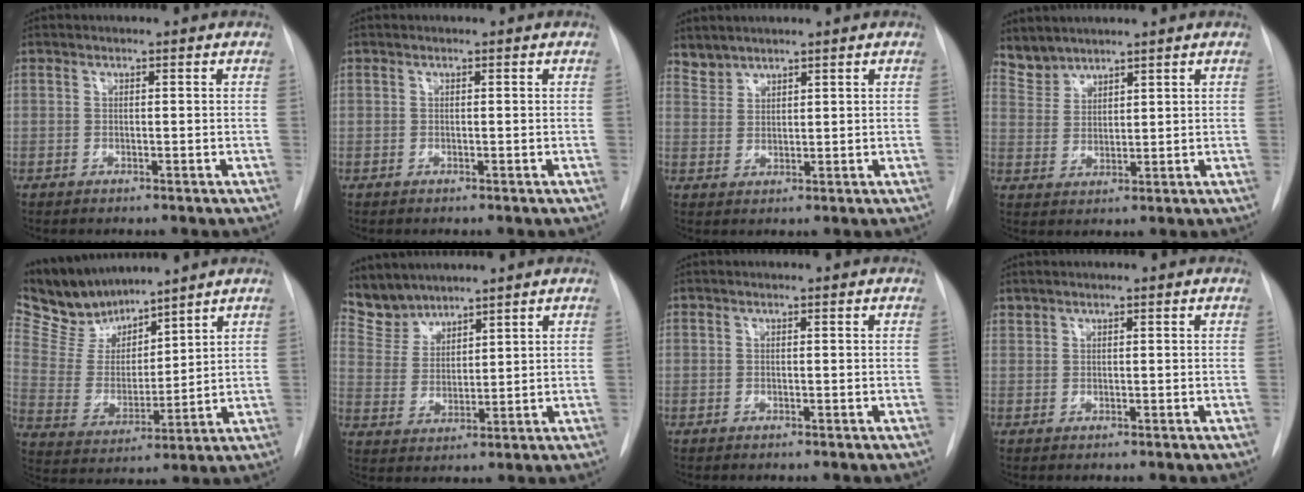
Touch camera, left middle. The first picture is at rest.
{"total": 0.0}
{"total": 2.5, "force": [2.4, 0.7, -0.3], "torque": [0.010, 0.011, 0.049]}
{"total": 4.0, "force": [3.8, 1.1, -0.5], "torque": [0.009, 0.009, 0.085]}
{"total": 11.4, "force": [10.4, 3.5, 3.1], "torque": [-0.074, 0.012, 0.212]}
{"total": 5.8, "force": [5.5, 1.7, 0.0], "torque": [-0.008, 0.011, 0.126]}
{"total": 0.0}
{"total": 0.5, "force": [0.5, 0.1, -0.1], "torque": [-0.001, 0.006, 0.012]}